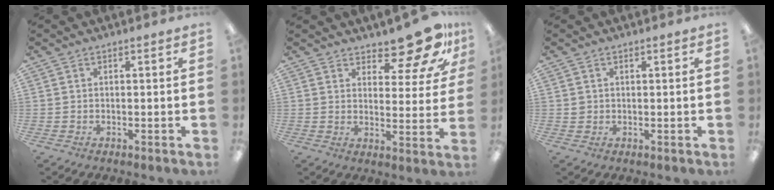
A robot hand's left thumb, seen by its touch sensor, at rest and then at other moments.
{"total": 13.2, "force": [10.5, 4.5, 6.6], "torque": [-0.081, -0.078, 0.181]}
{"total": 1.3, "force": [0.4, 1.2, 0.3], "torque": [-0.007, 0.003, 0.007]}